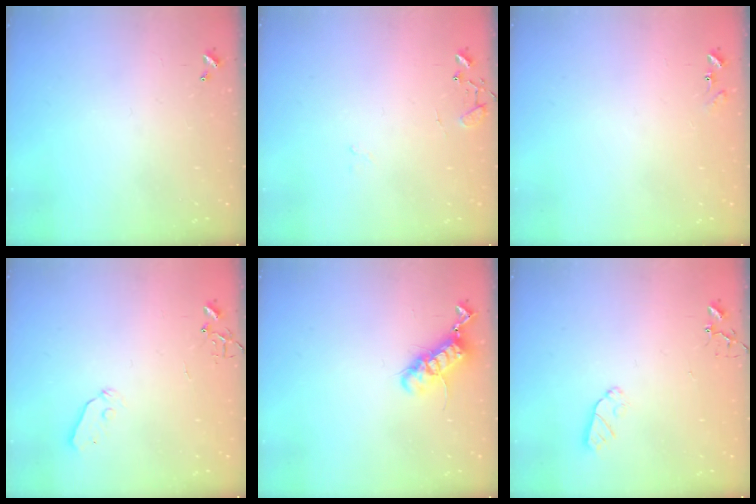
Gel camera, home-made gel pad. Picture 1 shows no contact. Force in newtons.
{"total": 9.3, "press": 9.3, "slide": 0.7}
{"total": 6.9, "press": 6.8, "slide": 0.6}
{"total": 4.5, "press": 4.4, "slide": 0.7}
{"total": 12.7, "press": 12.6, "slide": 1.6}
{"total": 6.2, "press": 6.2, "slide": 0.0}